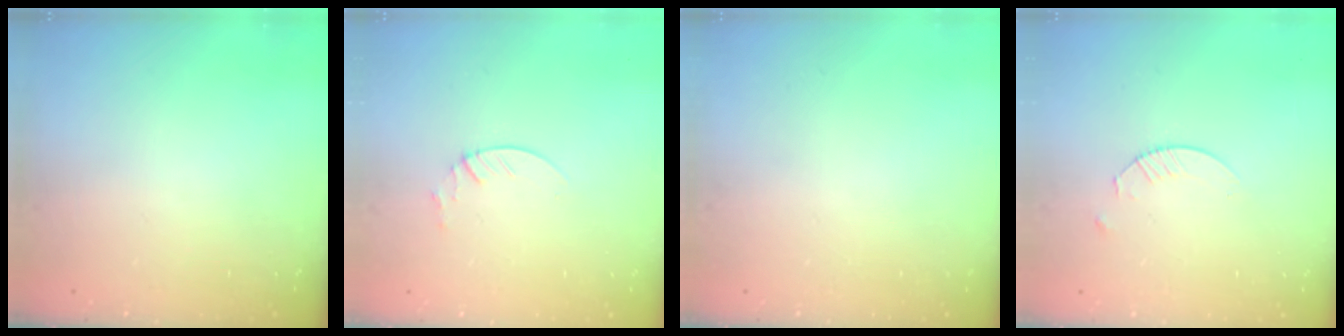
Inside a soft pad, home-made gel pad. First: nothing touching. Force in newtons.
{"total": 1.9, "press": 1.9, "slide": 0.2}
{"total": 0.0}
{"total": 2.4, "press": 2.4, "slide": 0.3}